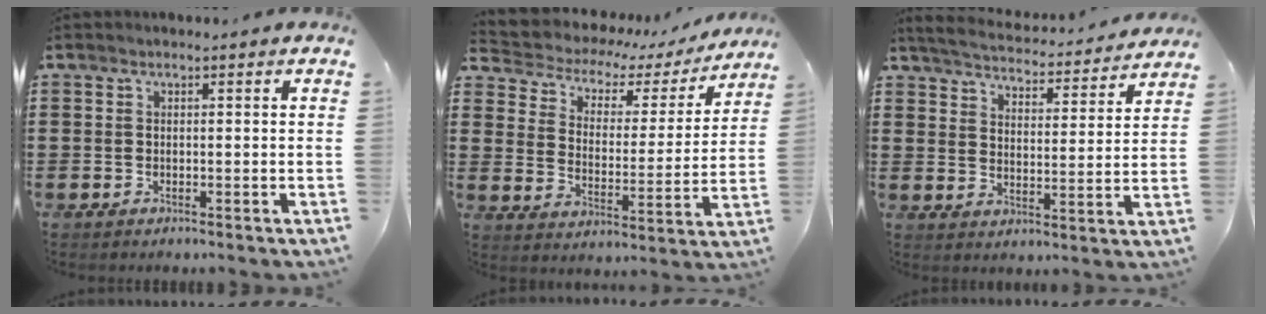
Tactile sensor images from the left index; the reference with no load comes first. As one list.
[{"total": 3.5, "force": [2.4, 2.2, 1.4], "torque": [-0.046, -0.021, 0.030]}, {"total": 4.5, "force": [4.4, -0.1, 0.5], "torque": [-0.036, -0.037, 0.072]}]